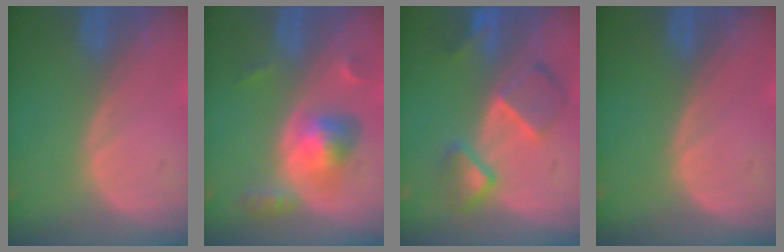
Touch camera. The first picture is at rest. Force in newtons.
{"total": 5.9, "press": 5.5, "slide": 1.9}
{"total": 6.9, "press": 6.7, "slide": 1.6}
{"total": 0.0}